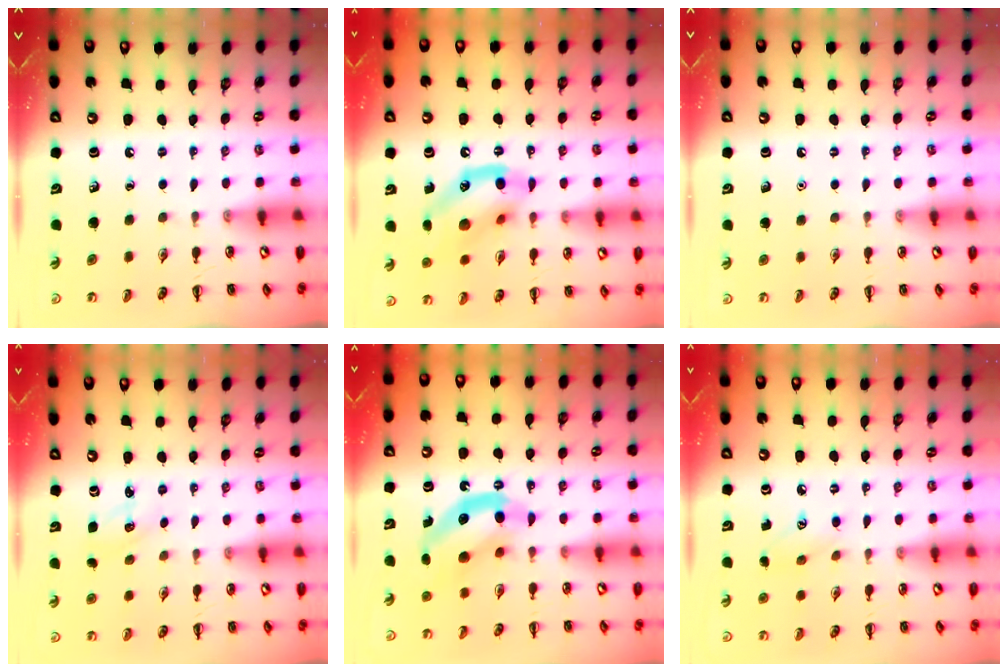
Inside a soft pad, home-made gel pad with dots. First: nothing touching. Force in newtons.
{"total": 13.9, "press": 13.7, "slide": 2.2}
{"total": 1.6, "press": 1.6, "slide": 0.1}
{"total": 1.8, "press": 1.8, "slide": 0.5}
{"total": 11.4, "press": 11.0, "slide": 2.9}
{"total": 6.2, "press": 5.9, "slide": 1.6}